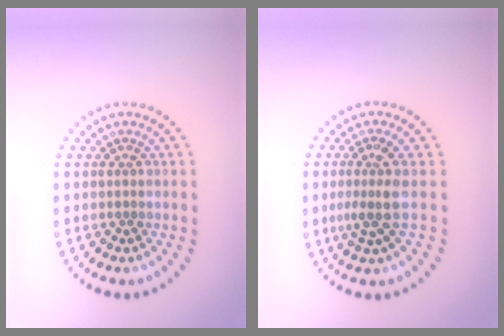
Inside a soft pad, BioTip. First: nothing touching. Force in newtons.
{"total": 2.8, "press": 2.0, "slide": 1.9}